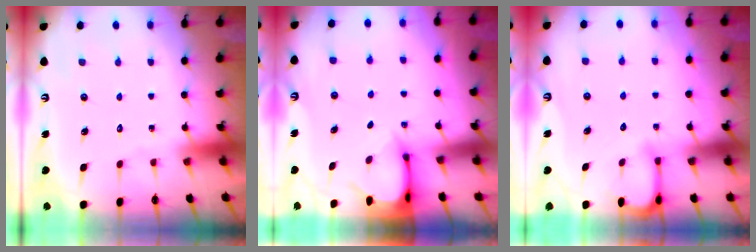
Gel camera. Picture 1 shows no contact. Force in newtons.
{"total": 3.4, "press": 3.4, "slide": 0.3}
{"total": 5.5, "press": 5.5, "slide": 0.4}